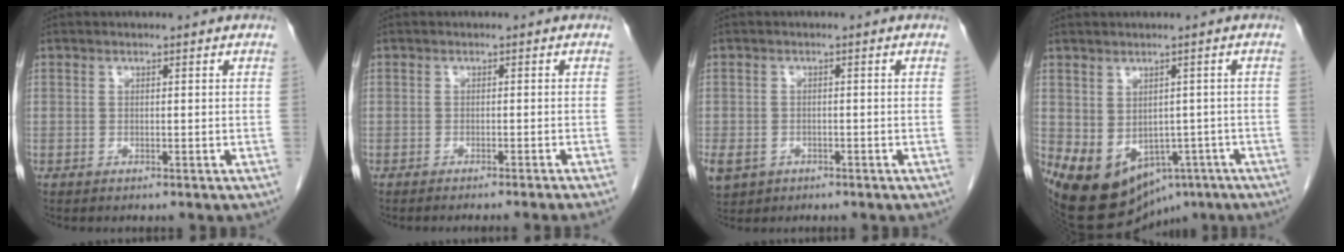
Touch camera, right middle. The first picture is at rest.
{"total": 5.0, "force": [-4.3, -1.2, 2.3], "torque": [-0.011, 0.001, -0.056]}
{"total": 10.0, "force": [-4.5, 8.1, 3.9], "torque": [-0.122, -0.006, -0.062]}
{"total": 16.1, "force": [-8.3, 10.2, 9.4], "torque": [-0.196, -0.024, -0.102]}